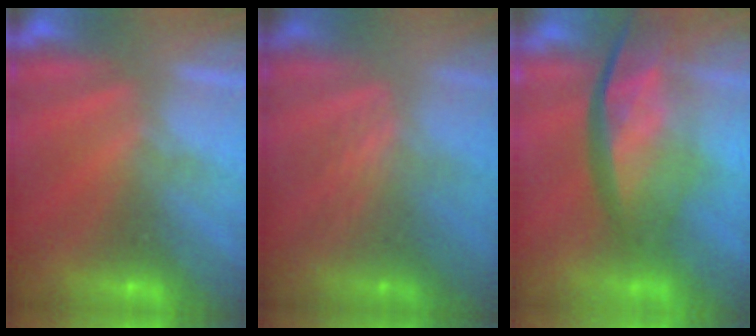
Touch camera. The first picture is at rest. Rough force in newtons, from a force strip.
{"total": 2.4}
{"total": 10.6}